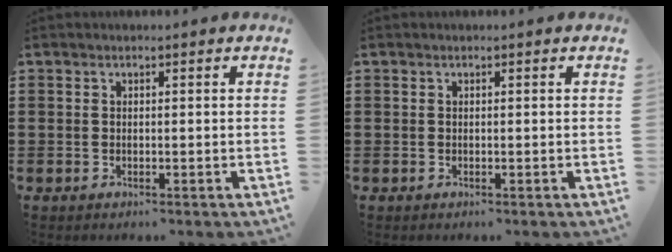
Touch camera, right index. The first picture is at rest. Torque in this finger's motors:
{"motor_torque": [-0.14, 1.20, 0.00, 0.01]}